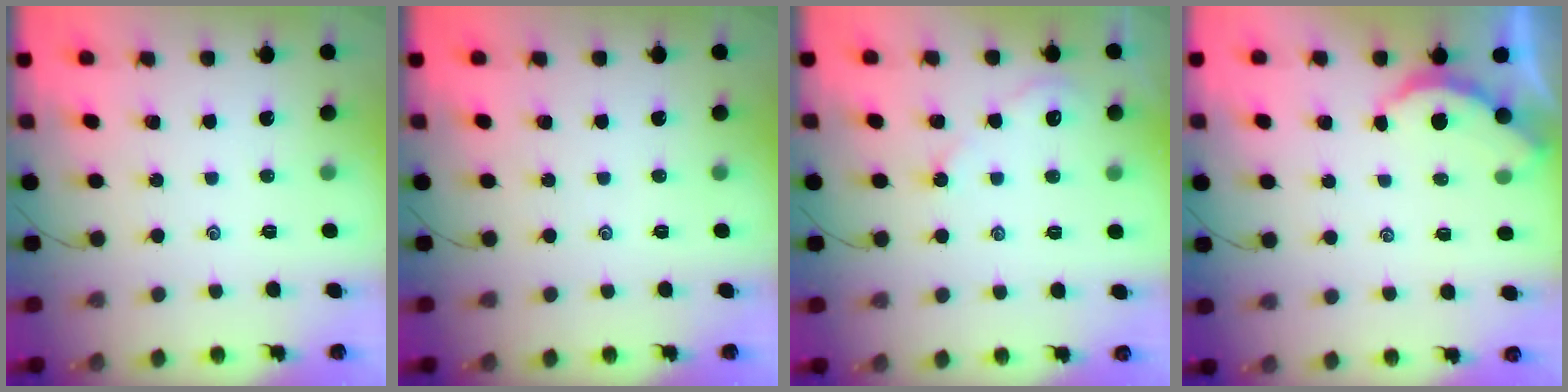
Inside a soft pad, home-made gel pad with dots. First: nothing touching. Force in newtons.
{"total": 0.0}
{"total": 2.5, "press": 2.4, "slide": 0.4}
{"total": 2.3, "press": 2.3, "slide": 0.3}